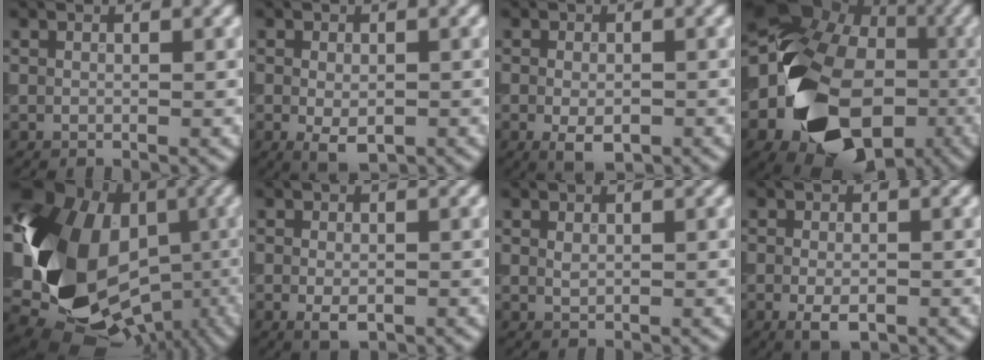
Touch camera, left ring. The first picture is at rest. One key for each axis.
{"total": 3.0, "fx": -0.9, "fy": 1.7, "fz": 2.4, "tx": -0.039, "ty": -0.010, "tz": -0.012}
{"total": 3.0, "fx": -1.1, "fy": 1.6, "fz": 2.4, "tx": -0.040, "ty": -0.007, "tz": -0.016}
{"total": 16.6, "fx": -4.7, "fy": 12.3, "fz": 10.1, "tx": -0.196, "ty": -0.032, "tz": -0.071}
{"total": 15.9, "fx": -1.0, "fy": 12.7, "fz": 9.4, "tx": -0.172, "ty": -0.019, "tz": -0.021}
{"total": 2.1, "fx": -0.7, "fy": 1.1, "fz": 1.7, "tx": -0.029, "ty": -0.005, "tz": -0.010}
{"total": 0.7, "fx": 0.2, "fy": 0.4, "fz": 0.5, "tx": -0.012, "ty": 0.000, "tz": 0.006}
{"total": 2.7, "fx": -1.0, "fy": 1.3, "fz": 2.1, "tx": -0.039, "ty": -0.007, "tz": -0.018}